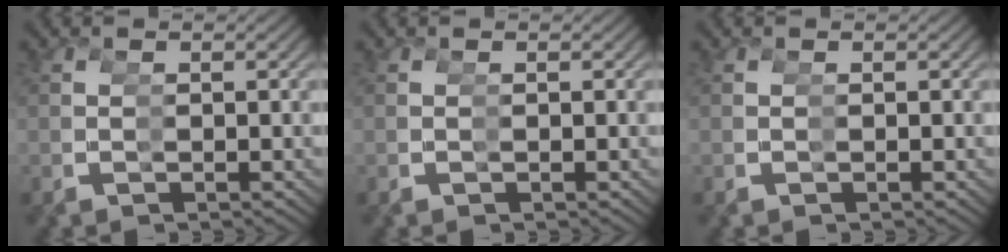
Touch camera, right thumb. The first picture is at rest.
{"total": 0.0}
{"total": 0.0}